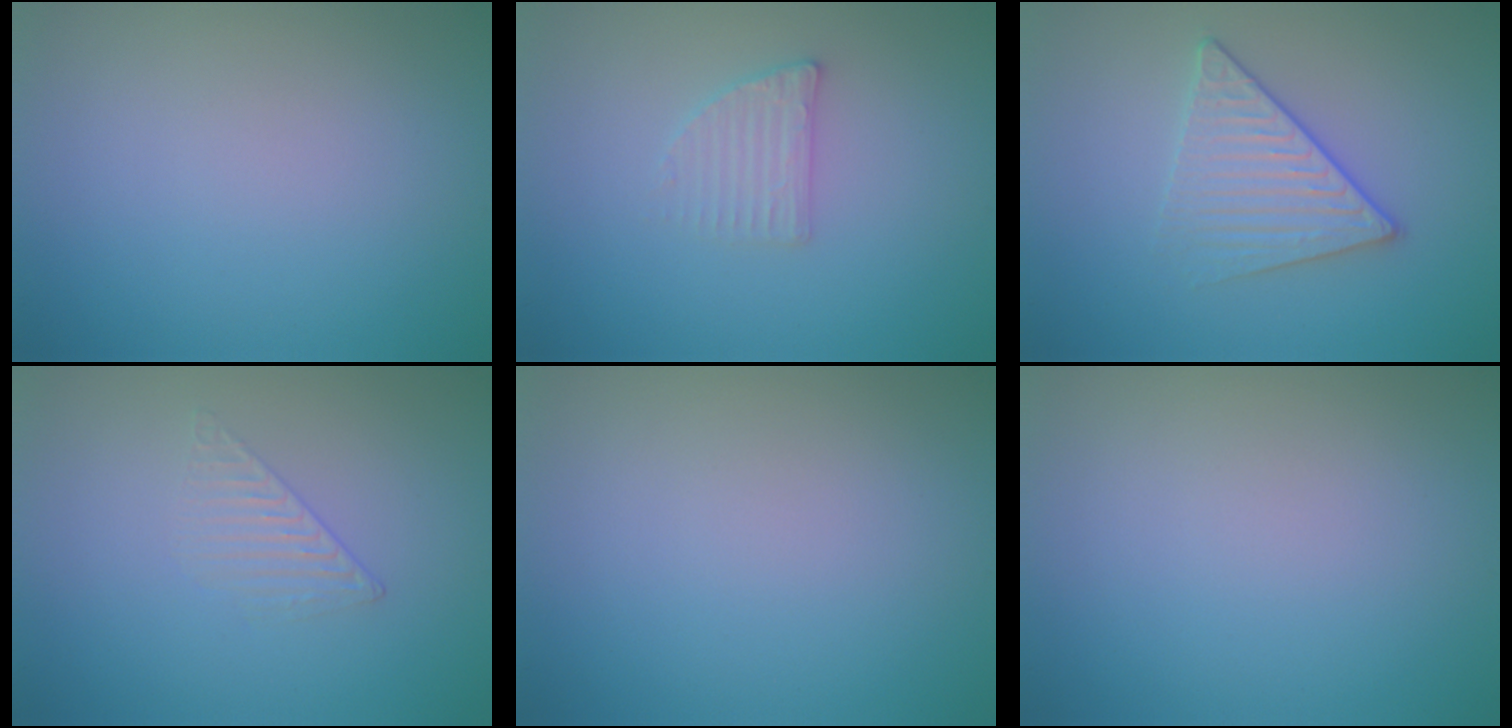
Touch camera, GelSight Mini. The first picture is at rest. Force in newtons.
{"total": 1.9, "press": 1.9, "slide": 0.4}
{"total": 3.3, "press": 3.0, "slide": 1.3}
{"total": 1.4, "press": 0.3, "slide": 1.4}
{"total": 0.0}
{"total": 0.0}